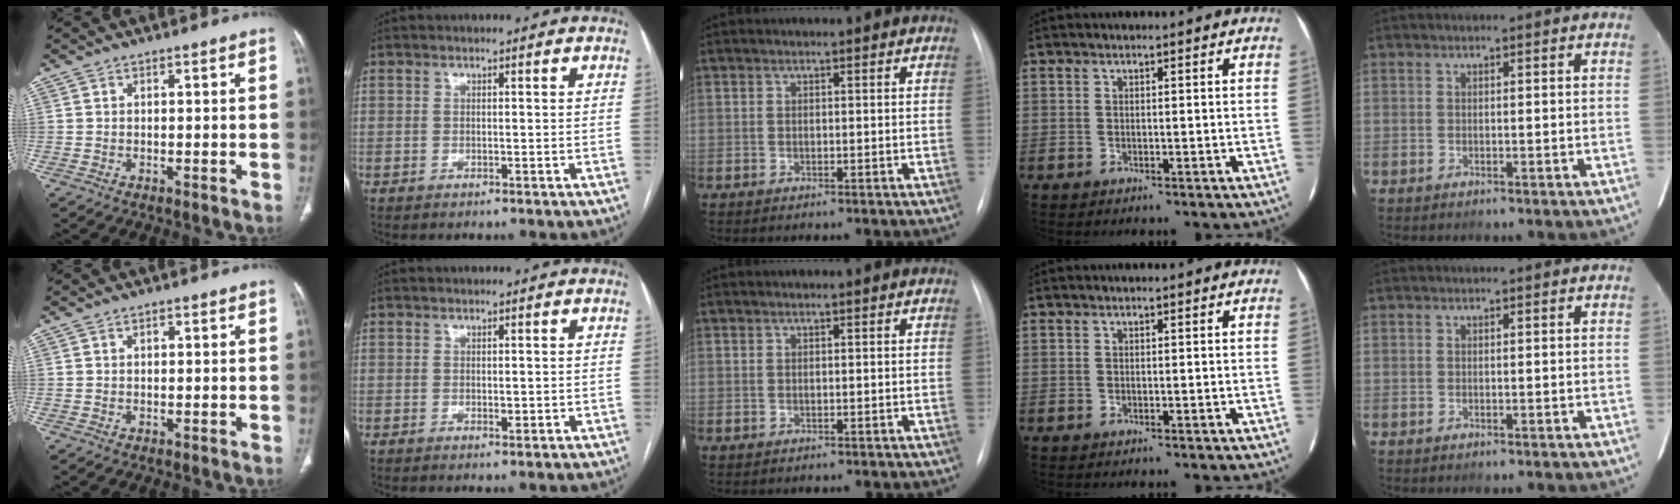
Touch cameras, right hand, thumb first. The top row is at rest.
{"thumb": {"total": 1.1, "force": [0.5, 0.6, 0.8], "torque": [-0.014, 0.002, 0.008]}, "index": {"total": 1.2, "force": [0.0, 0.5, 1.1], "torque": [-0.015, -0.003, 0.002]}}